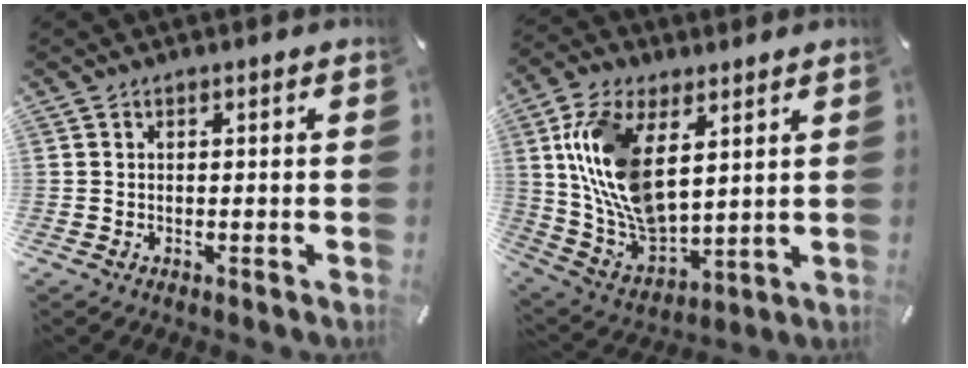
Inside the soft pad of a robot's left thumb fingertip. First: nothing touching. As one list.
[{"total": 16.3, "force": [5.4, 9.7, 12.0], "torque": [-0.283, -0.017, 0.100]}]